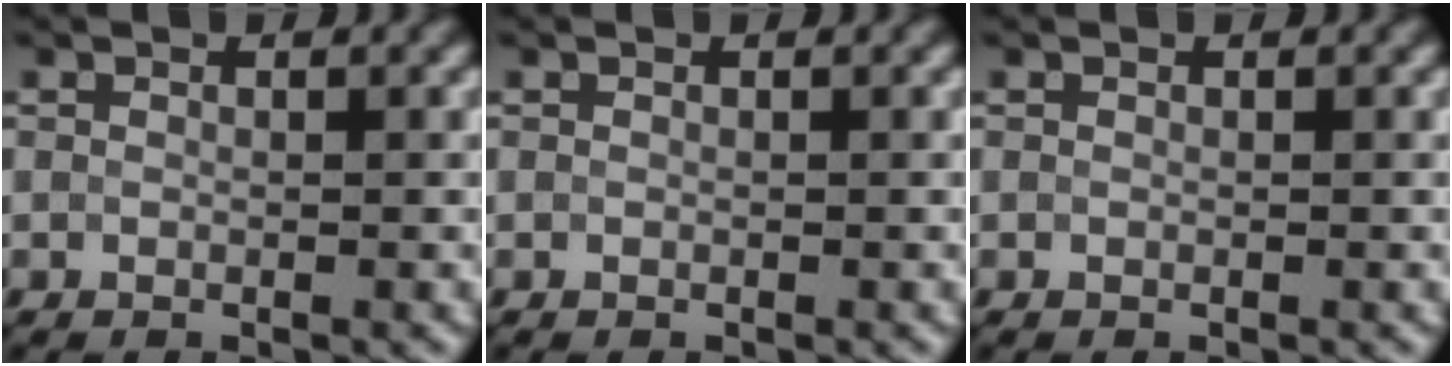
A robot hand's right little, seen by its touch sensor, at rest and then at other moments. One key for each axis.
{"total": 0.0}
{"total": 0.0}